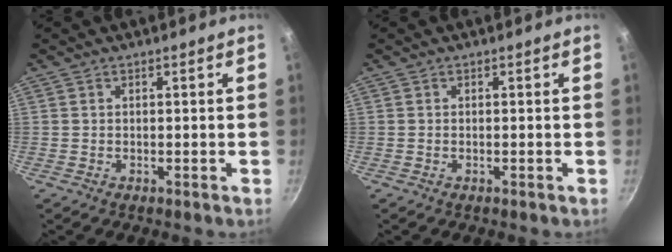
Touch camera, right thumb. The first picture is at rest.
{"total": 0.0}